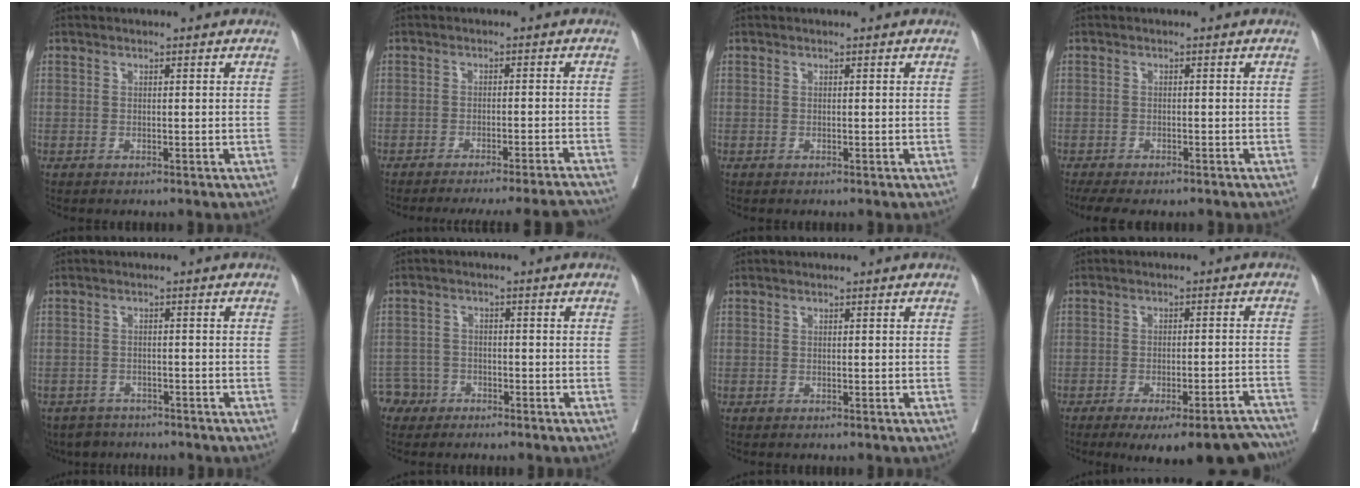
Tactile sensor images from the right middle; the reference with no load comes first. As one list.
[{"total": 14.0, "force": [-13.3, -1.2, 4.1], "torque": [-0.054, -0.012, -0.170]}, {"total": 0.0}, {"total": 7.4, "force": [-6.1, 2.2, 3.5], "torque": [-0.053, -0.006, -0.088]}, {"total": 5.3, "force": [-4.6, 2.5, 0.3], "torque": [0.004, -0.004, -0.073]}, {"total": 3.4, "force": [-2.3, 2.4, -0.7], "torque": [0.011, 0.009, -0.048]}, {"total": 0.0}, {"total": 16.2, "force": [-14.3, 2.6, 7.3], "torque": [-0.050, 0.007, -0.181]}]